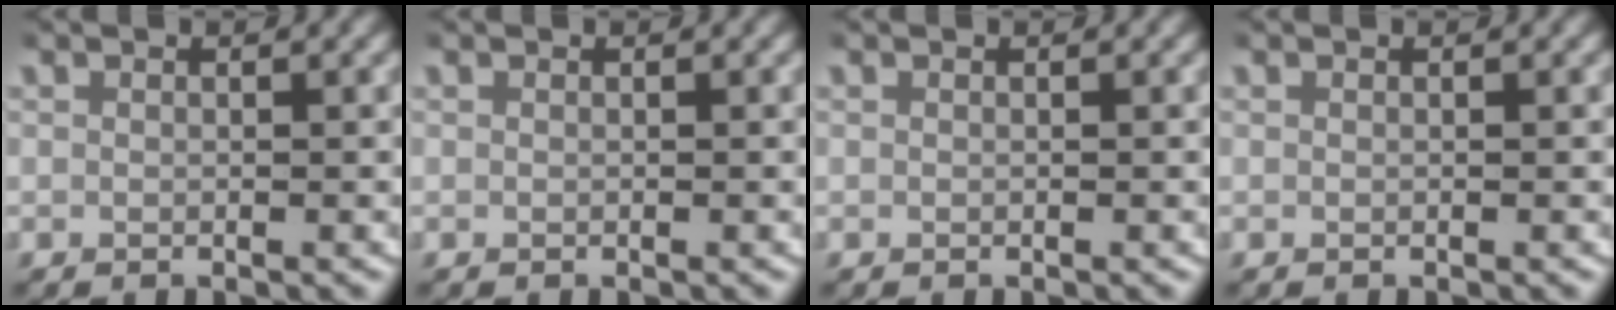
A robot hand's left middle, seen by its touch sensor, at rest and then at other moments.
{"total": 0.0}
{"total": 0.0}
{"total": 0.0}